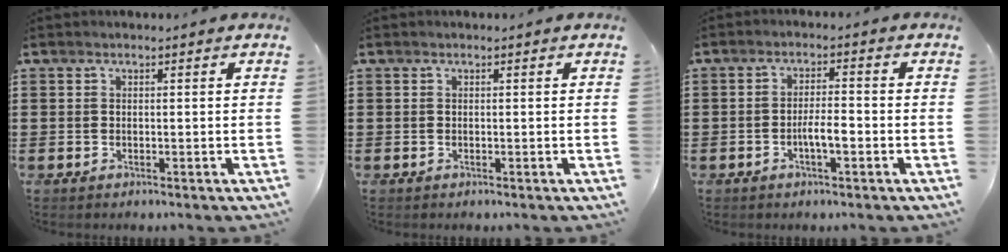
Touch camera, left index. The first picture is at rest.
{"total": 0.0}
{"total": 3.6, "force": [-1.3, 0.9, 3.2], "torque": [-0.064, 0.004, -0.027]}